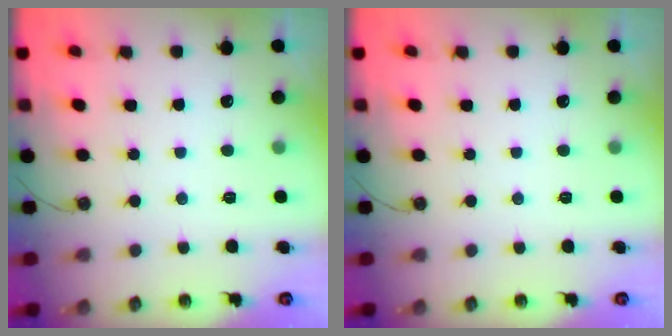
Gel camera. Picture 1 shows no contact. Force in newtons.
{"total": 0.0}